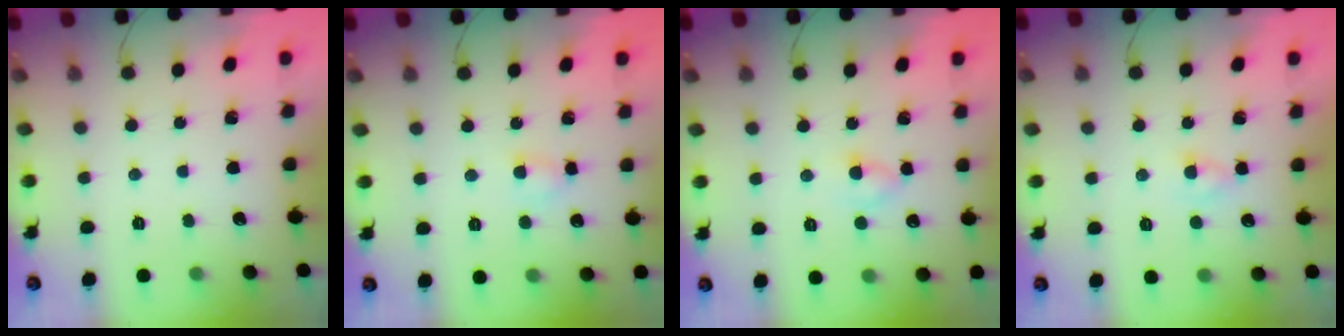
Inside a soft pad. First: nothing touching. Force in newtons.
{"total": 3.2, "press": 3.0, "slide": 1.2}
{"total": 2.5, "press": 2.2, "slide": 1.1}
{"total": 1.9, "press": 1.7, "slide": 0.9}